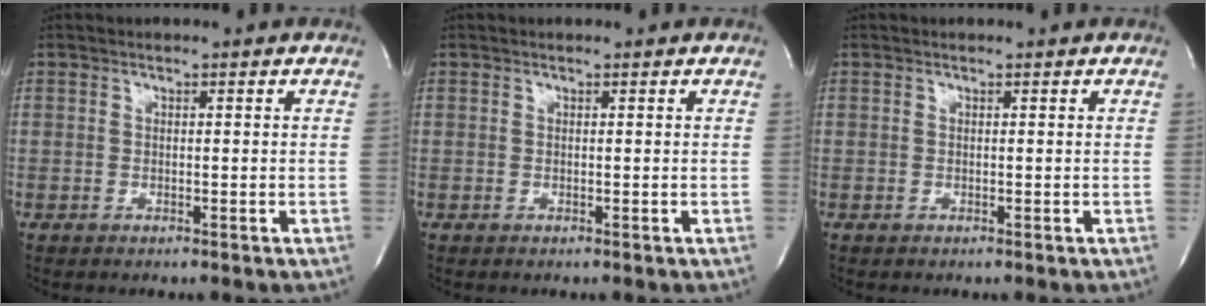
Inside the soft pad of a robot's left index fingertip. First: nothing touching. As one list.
[{"total": 0.0}, {"total": 0.0}]